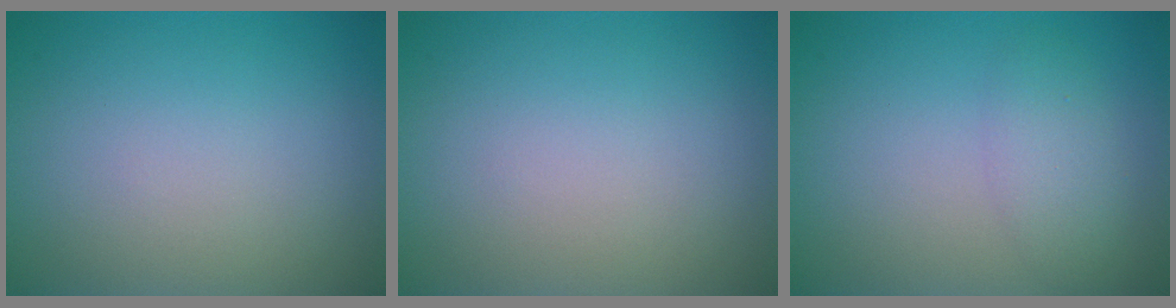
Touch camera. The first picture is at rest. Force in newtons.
{"total": 0.0}
{"total": 2.2, "press": 2.2, "slide": 0.1}